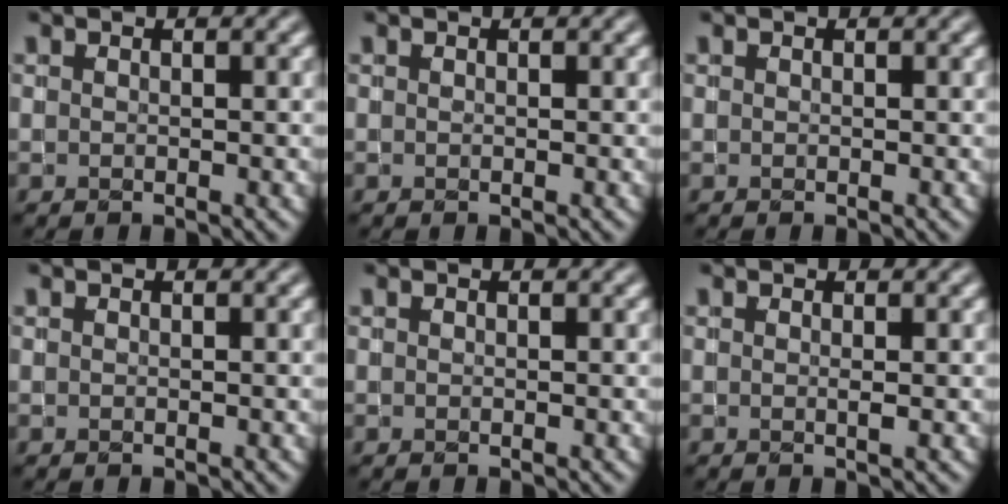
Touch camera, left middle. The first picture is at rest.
{"total": 0.0}
{"total": 0.0}
{"total": 0.0}
{"total": 0.0}
{"total": 0.7, "force": [0.0, 0.1, 0.7], "torque": [-0.009, 0.000, -0.002]}